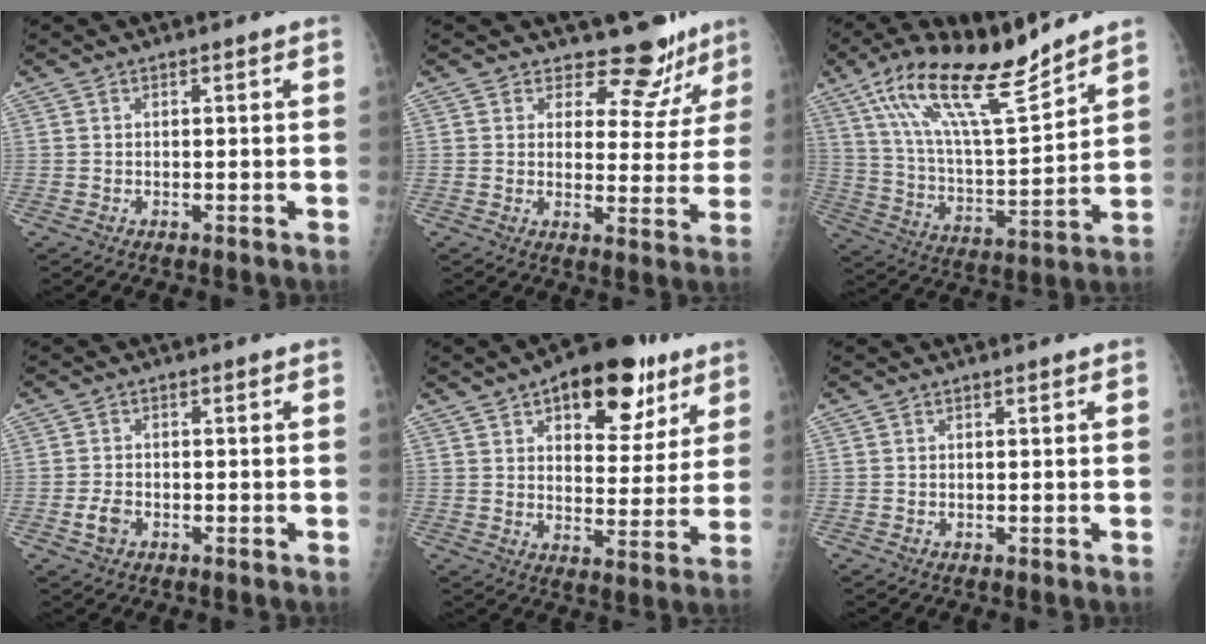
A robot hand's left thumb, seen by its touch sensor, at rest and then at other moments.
{"total": 9.2, "force": [8.2, 4.3, 0.8], "torque": [0.031, -0.066, 0.093]}
{"total": 18.1, "force": [13.2, 3.8, 11.8], "torque": [-0.190, -0.063, 0.242]}
{"total": 2.8, "force": [-1.2, 1.9, 1.7], "torque": [-0.033, 0.006, -0.022]}
{"total": 17.2, "force": [9.3, 8.7, 11.7], "torque": [-0.109, -0.028, 0.131]}
{"total": 0.0}